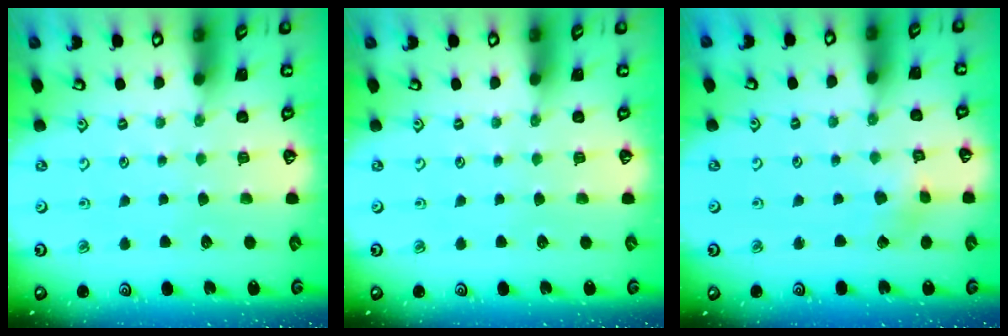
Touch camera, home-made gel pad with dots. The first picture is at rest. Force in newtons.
{"total": 0.0}
{"total": 2.6, "press": 2.6, "slide": 0.3}